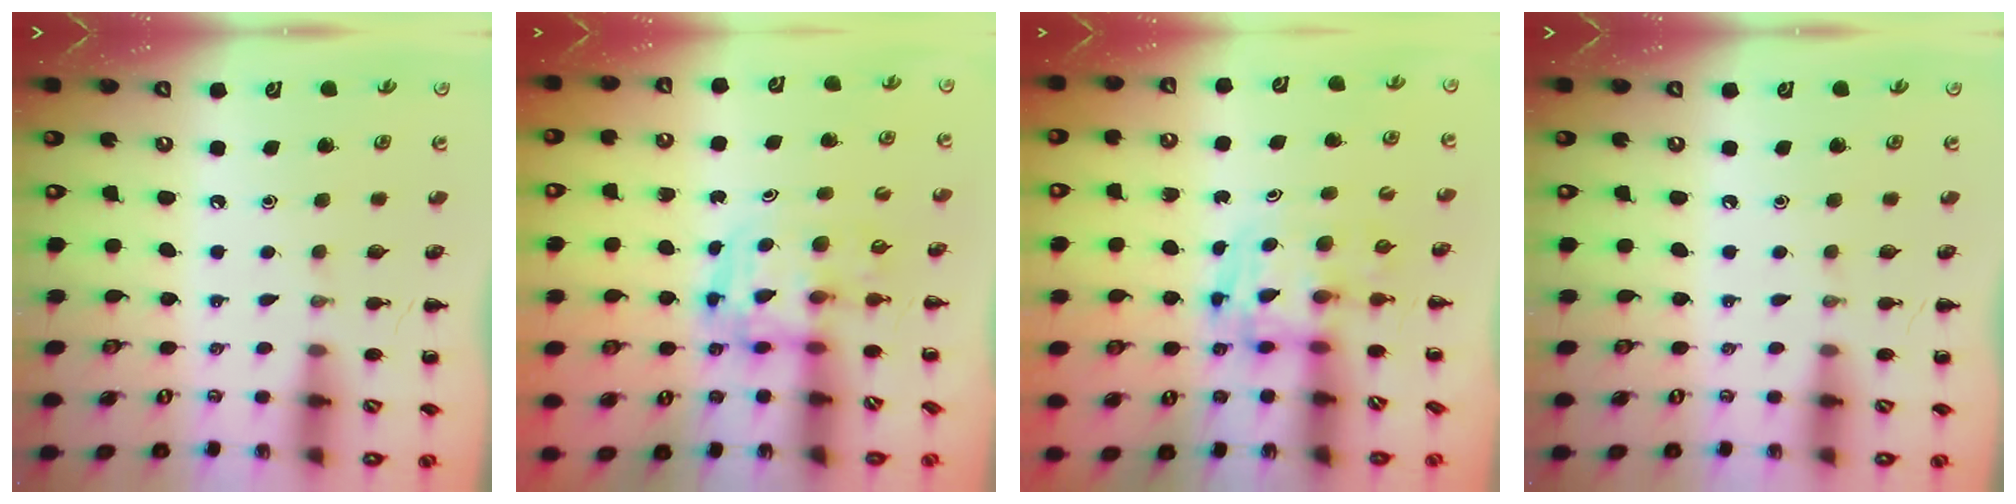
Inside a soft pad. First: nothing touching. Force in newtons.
{"total": 3.4, "press": 3.4, "slide": 0.7}
{"total": 3.6, "press": 3.5, "slide": 0.6}
{"total": 0.0}